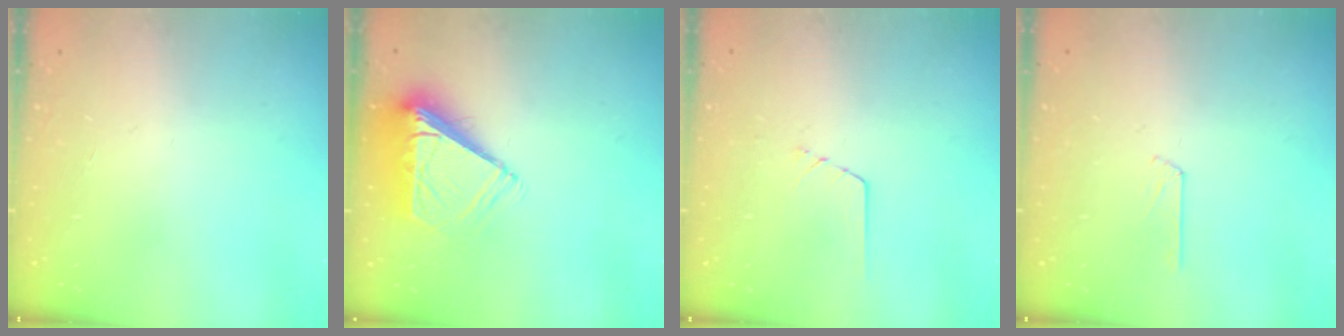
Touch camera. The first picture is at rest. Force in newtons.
{"total": 8.5, "press": 8.4, "slide": 1.2}
{"total": 1.6, "press": 1.6, "slide": 0.0}
{"total": 2.9, "press": 2.9, "slide": 0.3}